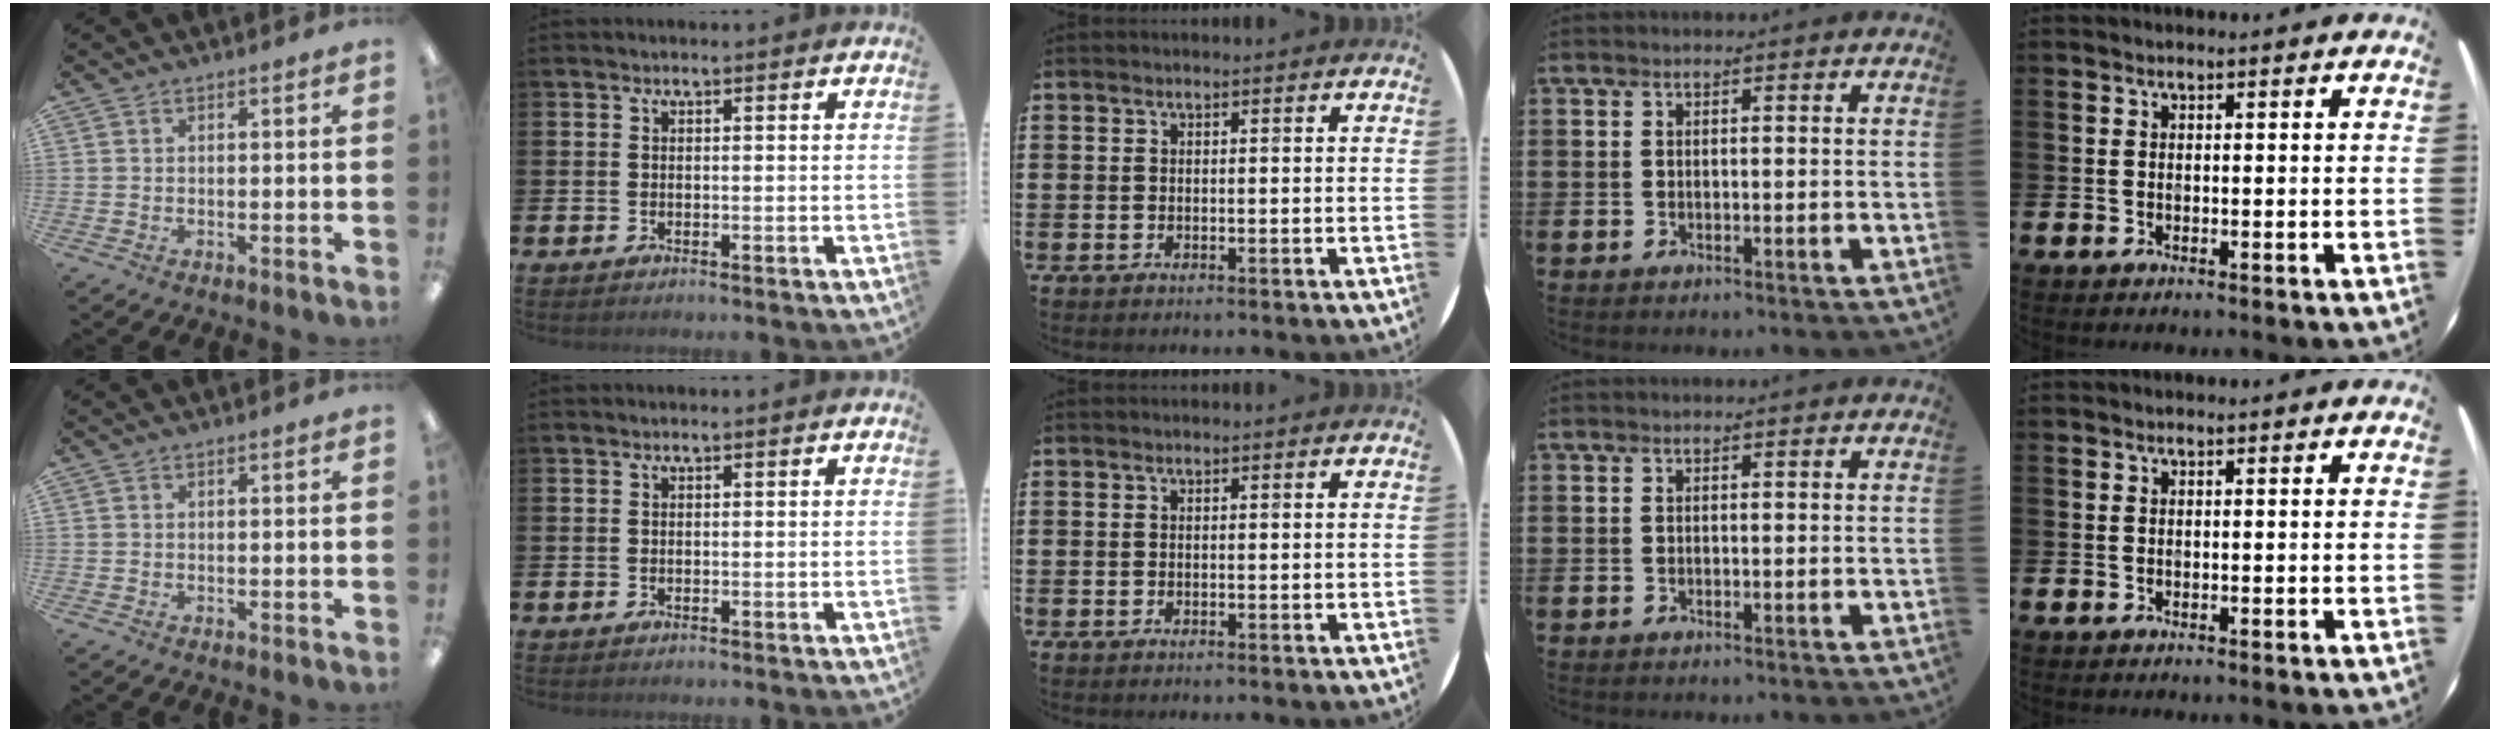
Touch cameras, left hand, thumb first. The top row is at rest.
{}